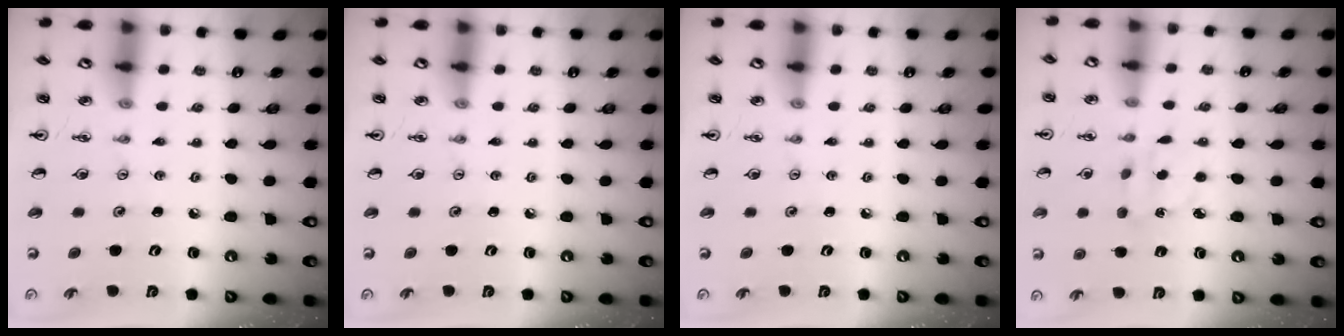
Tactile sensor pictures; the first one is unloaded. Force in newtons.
{"total": 0.0}
{"total": 0.0}
{"total": 3.2, "press": 3.2, "slide": 0.4}